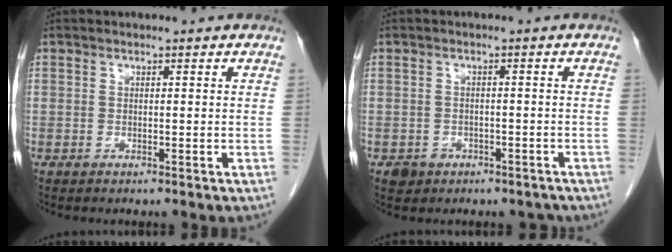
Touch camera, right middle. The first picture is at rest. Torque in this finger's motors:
{"motor_torque": [-0.17, -0.13, 0.00, 0.00]}